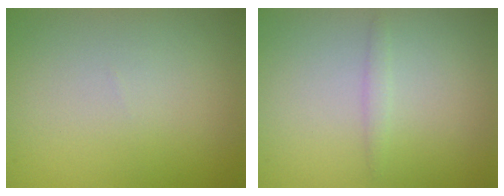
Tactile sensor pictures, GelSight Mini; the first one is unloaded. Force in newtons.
{"total": 0.7, "press": 0.7, "slide": 0.0}